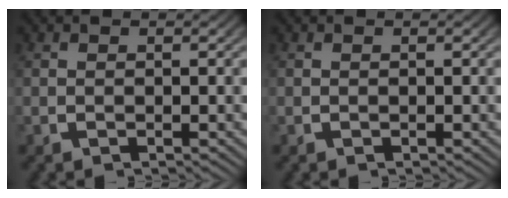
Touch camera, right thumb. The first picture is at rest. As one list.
[{"total": 0.0}]